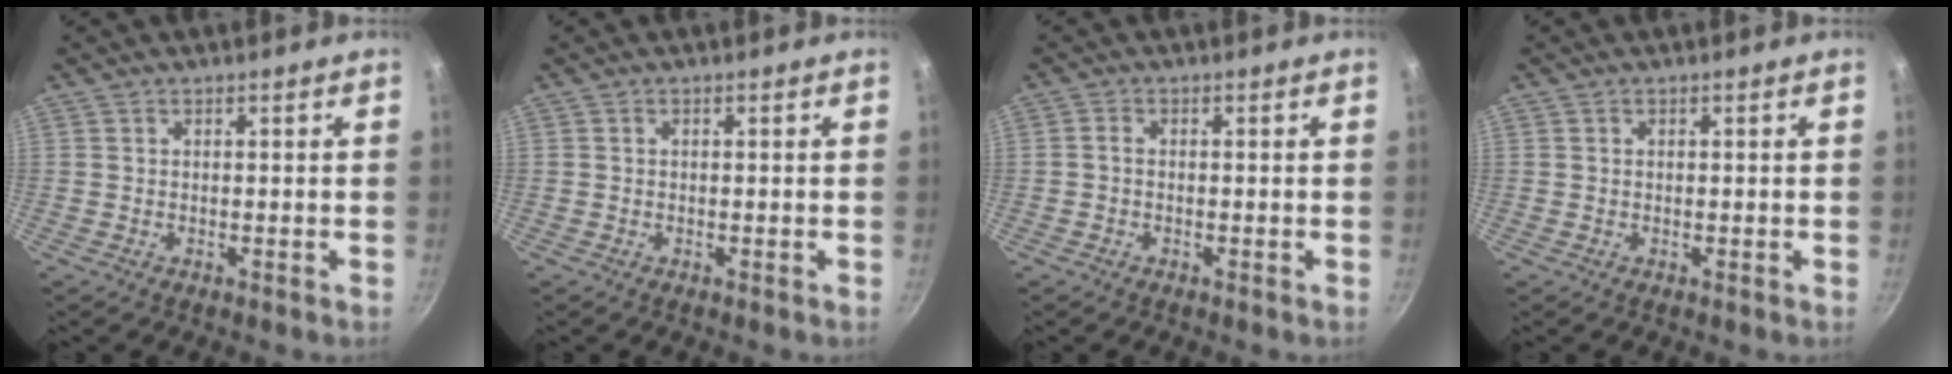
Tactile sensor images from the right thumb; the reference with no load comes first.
{"total": 0.0}
{"total": 1.2, "force": [-0.3, 0.8, 0.8], "torque": [-0.016, 0.008, -0.008]}
{"total": 0.0}